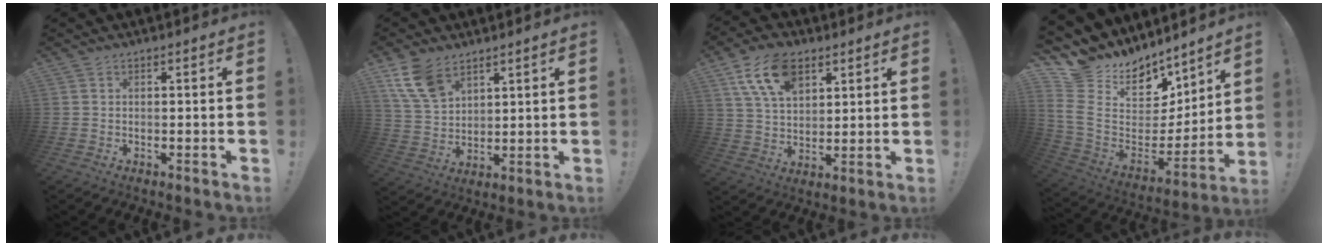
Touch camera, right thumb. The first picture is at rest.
{"total": 11.3, "force": [7.1, 6.6, 5.7], "torque": [-0.116, -0.031, 0.141]}
{"total": 14.2, "force": [7.6, 8.4, 8.5], "torque": [-0.154, -0.015, 0.145]}
{"total": 12.4, "force": [8.5, 8.4, 3.6], "torque": [-0.058, -0.103, 0.180]}